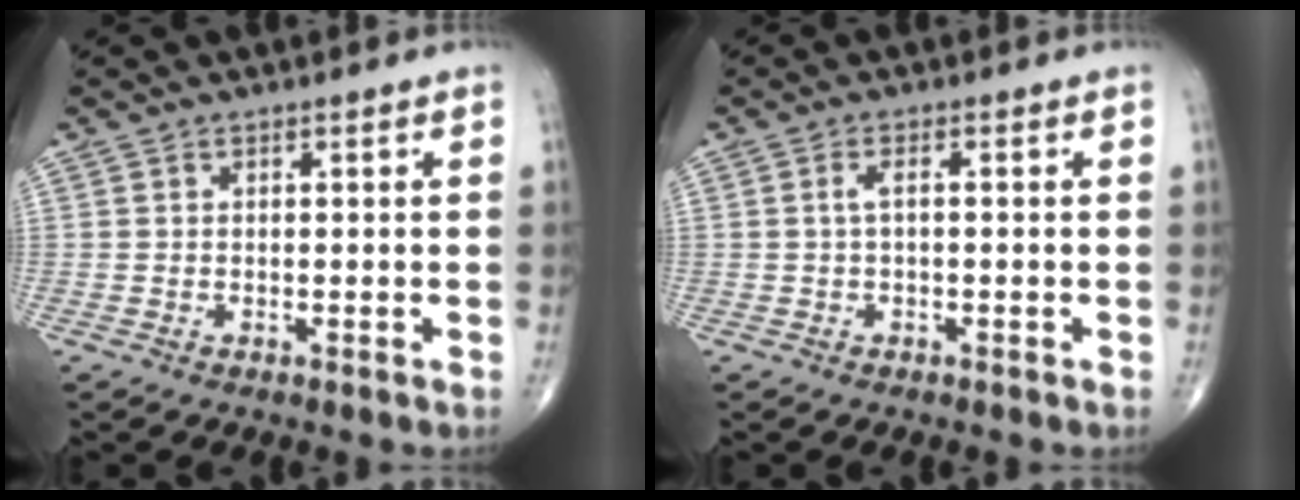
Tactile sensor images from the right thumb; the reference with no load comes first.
{"total": 1.7, "force": [0.0, 0.5, 1.6], "torque": [-0.037, 0.006, 0.000]}